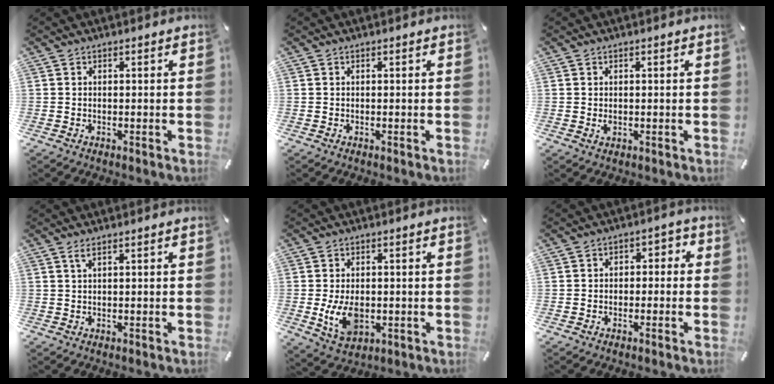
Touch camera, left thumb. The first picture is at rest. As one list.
[{"total": 0.0}, {"total": 0.9, "force": [0.1, 0.7, 0.6], "torque": [-0.004, -0.002, 0.000]}, {"total": 1.5, "force": [0.7, 0.1, 1.3], "torque": [-0.027, 0.000, 0.011]}, {"total": 8.1, "force": [-1.0, 5.3, 6.0], "torque": [-0.132, -0.005, -0.019]}, {"total": 3.1, "force": [-2.0, 2.1, 1.0], "torque": [-0.018, 0.018, -0.042]}]